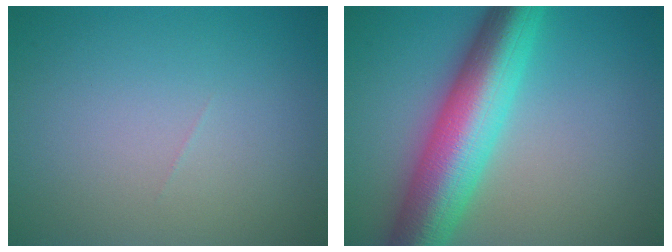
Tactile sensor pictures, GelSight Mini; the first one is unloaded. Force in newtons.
{"total": 10.3, "press": 10.3, "slide": 0.2}